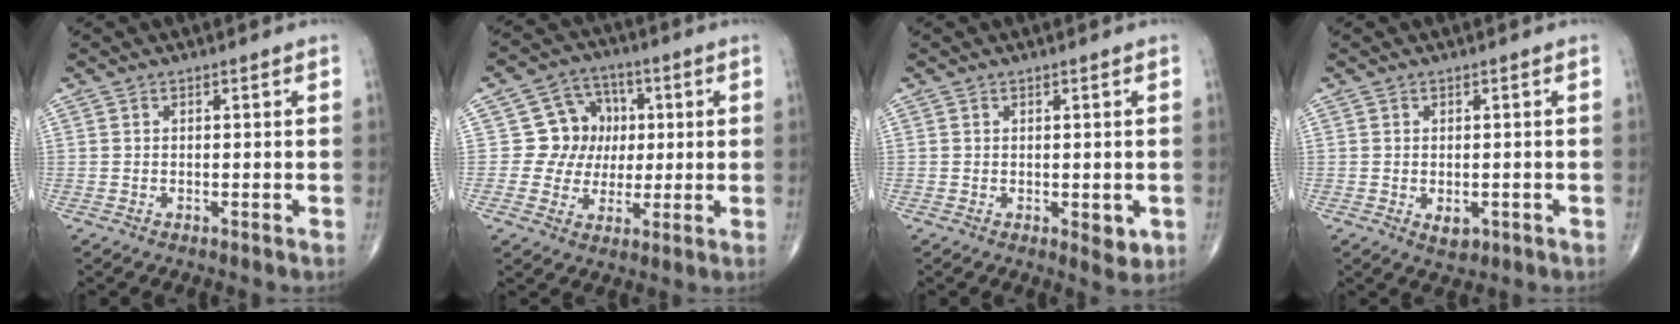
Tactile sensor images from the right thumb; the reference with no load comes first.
{"total": 9.5, "force": [1.2, 8.8, 3.2], "torque": [0.004, 0.012, 0.017]}
{"total": 3.2, "force": [-0.6, 1.6, 2.7], "torque": [-0.022, -0.007, -0.002]}
{"total": 2.7, "force": [-0.8, 1.8, 1.9], "torque": [-0.018, -0.001, -0.005]}